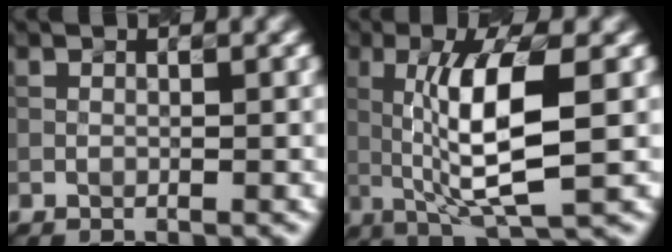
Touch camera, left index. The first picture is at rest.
{"total": 7.6, "force": [0.2, 1.5, 7.5], "torque": [-0.130, 0.001, 0.017]}